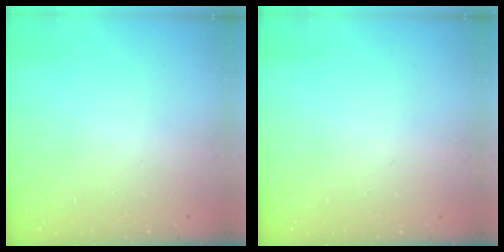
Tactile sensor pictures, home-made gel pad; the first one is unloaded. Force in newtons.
{"total": 0.0}